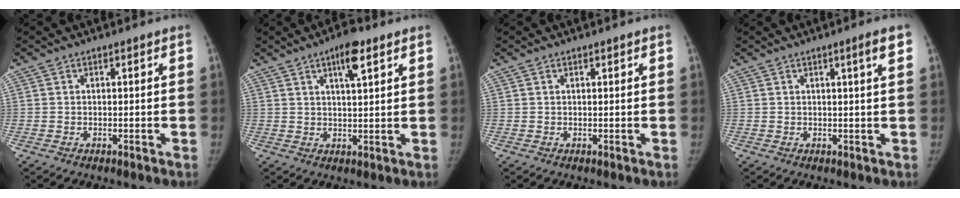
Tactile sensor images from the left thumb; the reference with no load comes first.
{"total": 5.8, "force": [3.2, 1.6, 4.6], "torque": [-0.062, -0.016, 0.049]}
{"total": 0.0}
{"total": 3.1, "force": [1.4, -0.3, 2.8], "torque": [-0.042, -0.006, 0.022]}